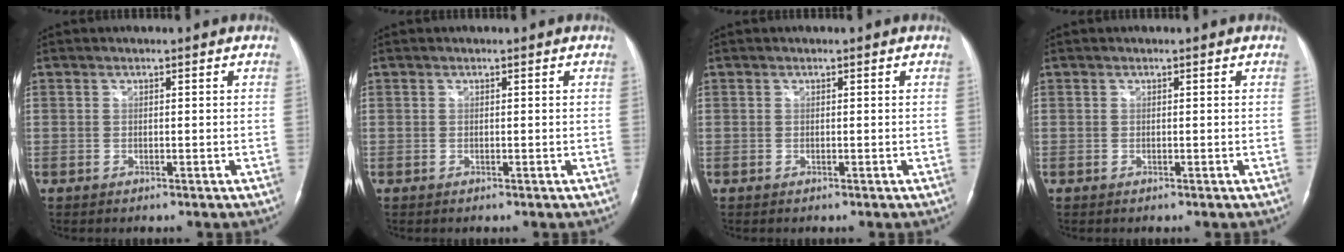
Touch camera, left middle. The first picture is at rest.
{"total": 0.0}
{"total": 0.0}
{"total": 0.0}